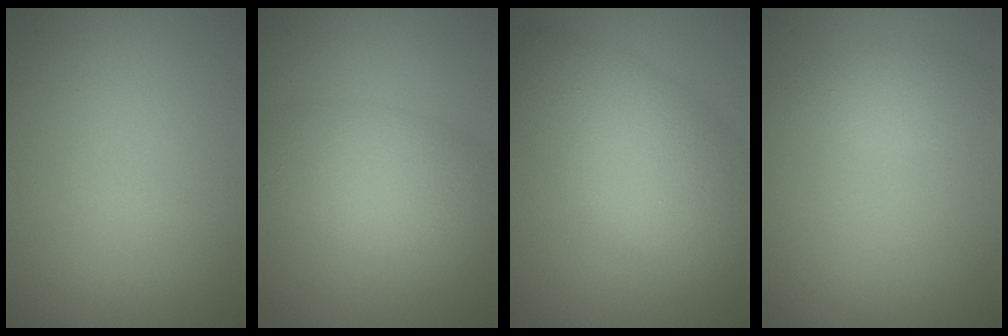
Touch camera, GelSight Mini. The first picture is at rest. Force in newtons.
{"total": 5.5, "press": 5.5, "slide": 0.4}
{"total": 7.8, "press": 7.8, "slide": 0.6}
{"total": 1.6, "press": 1.6, "slide": 0.1}